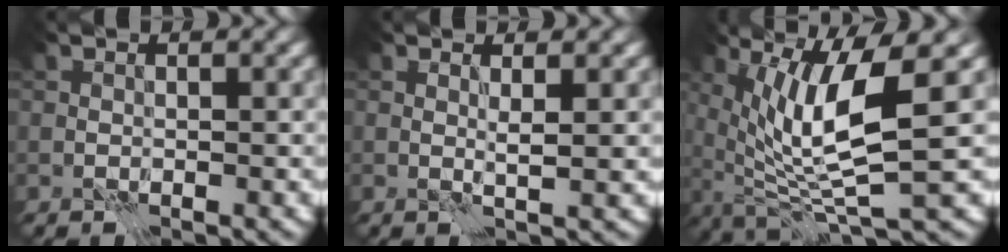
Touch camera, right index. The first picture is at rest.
{"total": 1.1, "force": [0.5, -0.5, 0.8], "torque": [-0.013, 0.000, 0.006]}
{"total": 7.6, "force": [2.2, 1.3, 7.1], "torque": [-0.132, -0.003, 0.043]}